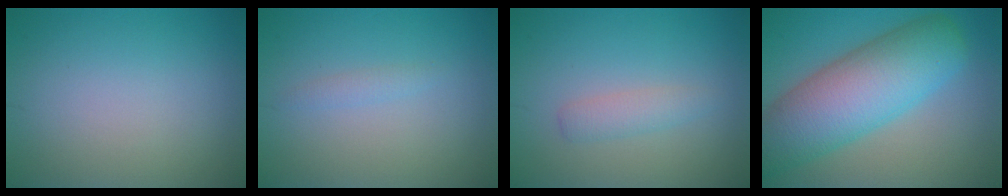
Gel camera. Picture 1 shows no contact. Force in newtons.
{"total": 0.9, "press": 0.9, "slide": 0.0}
{"total": 1.7, "press": 1.7, "slide": 0.1}
{"total": 10.2, "press": 10.2, "slide": 0.2}